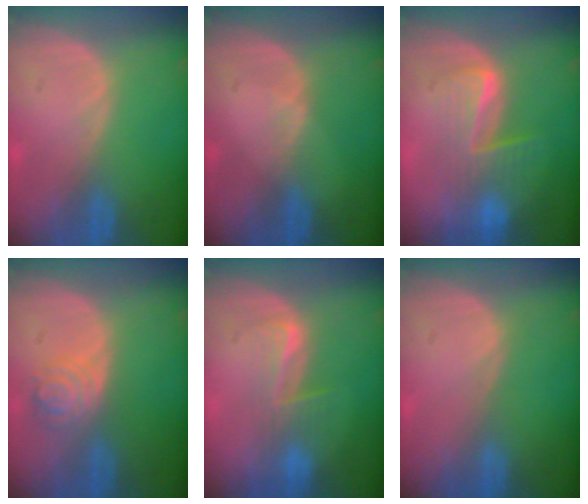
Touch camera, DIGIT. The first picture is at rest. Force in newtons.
{"total": 0.8, "press": 0.8, "slide": 0.1}
{"total": 6.3, "press": 6.2, "slide": 1.5}
{"total": 4.0, "press": 4.0, "slide": 0.5}
{"total": 4.0, "press": 3.7, "slide": 1.6}
{"total": 0.0}